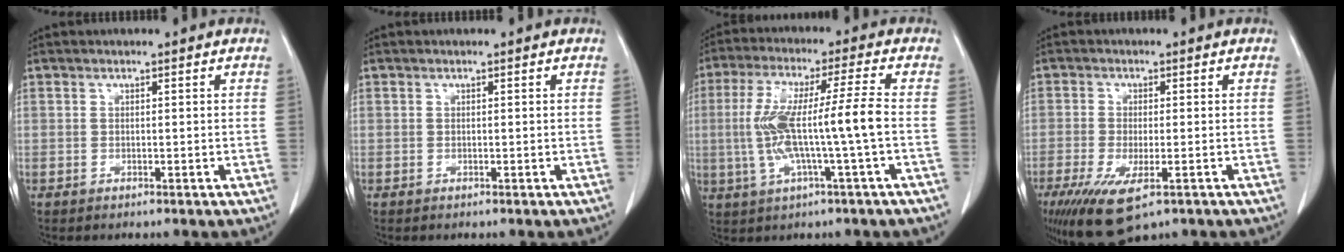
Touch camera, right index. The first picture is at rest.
{"total": 0.0}
{"total": 11.5, "force": [-1.1, -0.5, 11.5], "torque": [-0.233, 0.015, -0.022]}
{"total": 9.4, "force": [-5.3, 2.8, 7.2], "torque": [-0.129, -0.024, -0.083]}